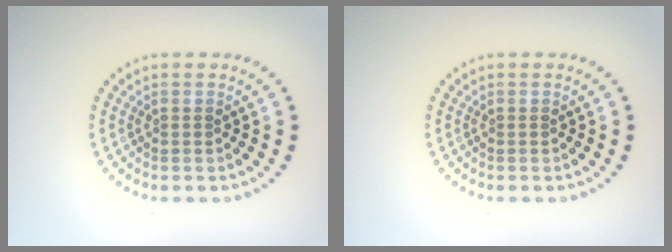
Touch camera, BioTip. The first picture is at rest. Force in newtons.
{"total": 0.0}